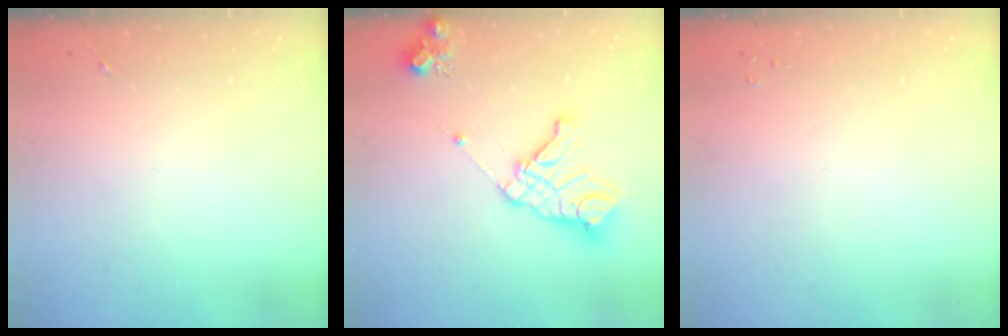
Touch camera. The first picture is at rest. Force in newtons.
{"total": 15.8, "press": 15.7, "slide": 1.7}
{"total": 2.0, "press": 2.0, "slide": 0.3}